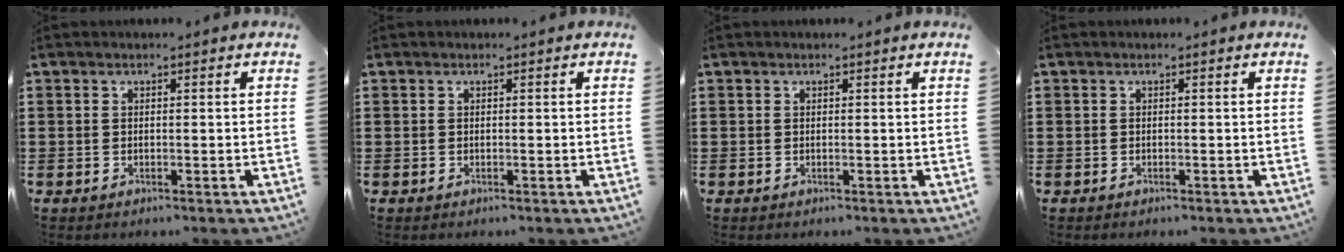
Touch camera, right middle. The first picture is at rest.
{"total": 0.0}
{"total": 0.0}
{"total": 0.0}